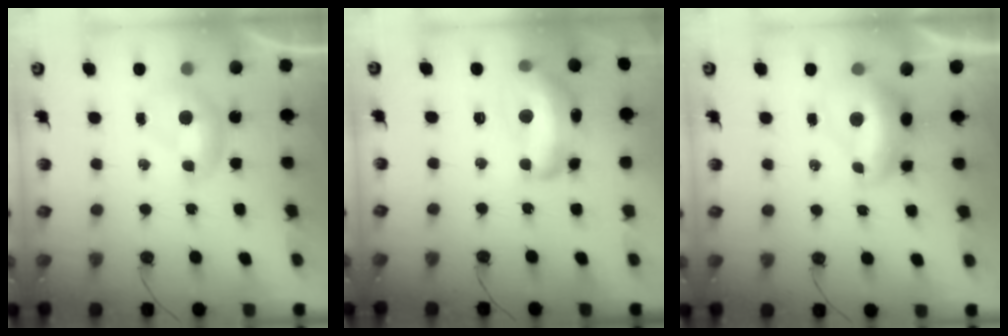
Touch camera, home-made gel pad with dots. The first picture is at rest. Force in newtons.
{"total": 12.0, "press": 12.0, "slide": 1.0}
{"total": 2.9, "press": 2.9, "slide": 0.7}